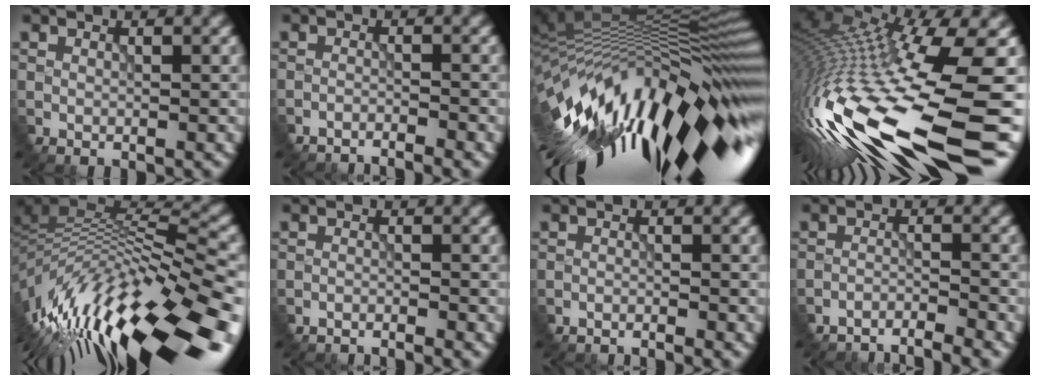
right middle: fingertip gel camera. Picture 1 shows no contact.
{"total": 4.0, "force": [-4.0, 0.1, 0.6], "torque": [-0.019, 0.001, -0.065]}
{"total": 16.7, "force": [-4.1, 5.2, 15.3], "torque": [-0.248, 0.000, -0.074]}
{"total": 18.2, "force": [-4.3, 3.8, 17.3], "torque": [-0.346, -0.025, -0.066]}
{"total": 14.4, "force": [-6.2, 4.8, 12.0], "torque": [-0.228, 0.016, -0.096]}
{"total": 3.1, "force": [-3.0, 0.0, 0.5], "torque": [-0.015, 0.003, -0.050]}
{"total": 2.7, "force": [-2.7, 0.0, 0.5], "torque": [-0.014, 0.004, -0.045]}
{"total": 4.7, "force": [-4.6, 0.3, 0.9], "torque": [-0.017, 0.003, -0.076]}